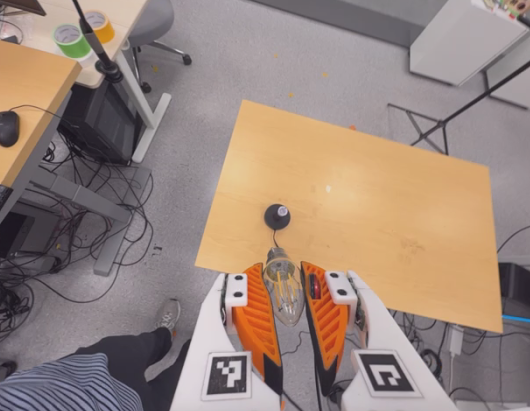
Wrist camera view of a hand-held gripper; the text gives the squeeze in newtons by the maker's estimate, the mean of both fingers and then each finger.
{"total": 21.2, "left": 25.4, "right": 17.0}